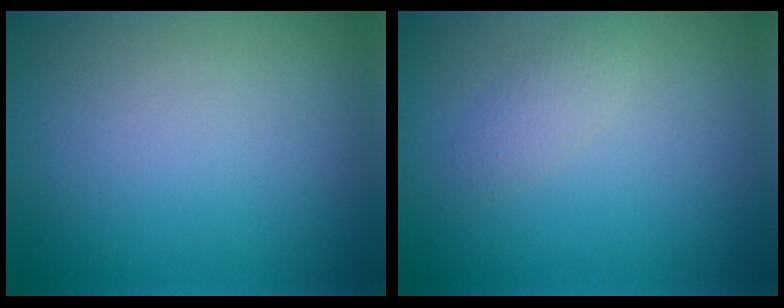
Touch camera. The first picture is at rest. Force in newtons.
{"total": 1.3, "press": 1.3, "slide": 0.1}